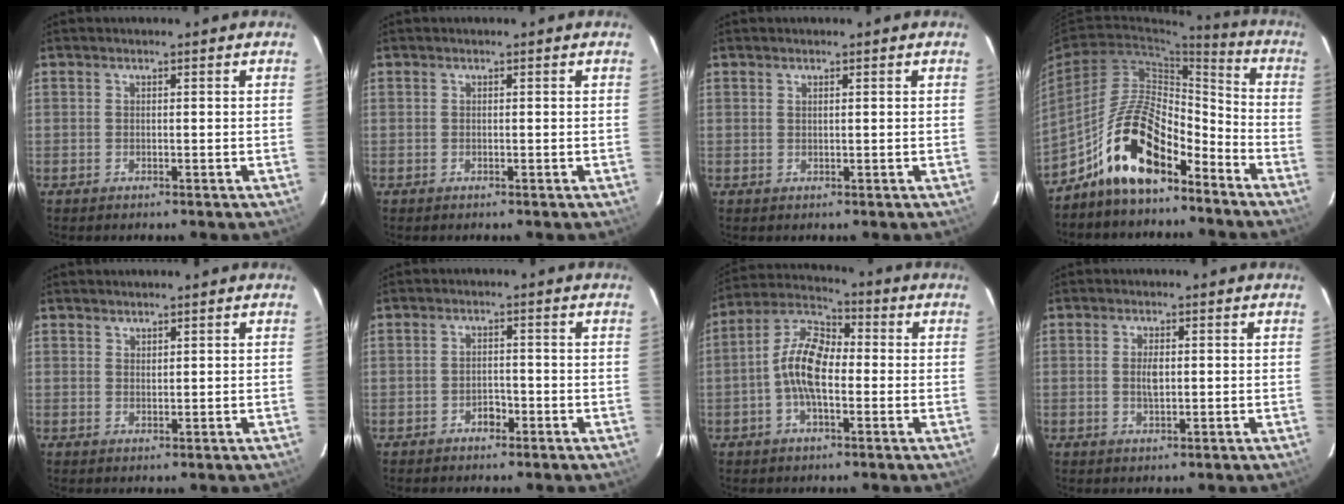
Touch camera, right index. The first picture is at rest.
{"total": 0.0}
{"total": 0.5, "force": [0.4, 0.0, 0.4], "torque": [-0.006, 0.001, 0.007]}
{"total": 14.7, "force": [-9.9, 5.8, 9.2], "torque": [-0.169, 0.025, -0.175]}
{"total": 1.2, "force": [1.1, 0.3, 0.2], "torque": [-0.003, 0.002, 0.022]}
{"total": 2.1, "force": [-1.4, 1.4, 0.8], "torque": [-0.017, 0.006, -0.019]}
{"total": 10.1, "force": [-1.6, 4.8, 8.7], "torque": [-0.182, 0.019, -0.039]}
{"total": 2.6, "force": [0.1, 1.2, 2.3], "torque": [-0.042, -0.001, 0.003]}